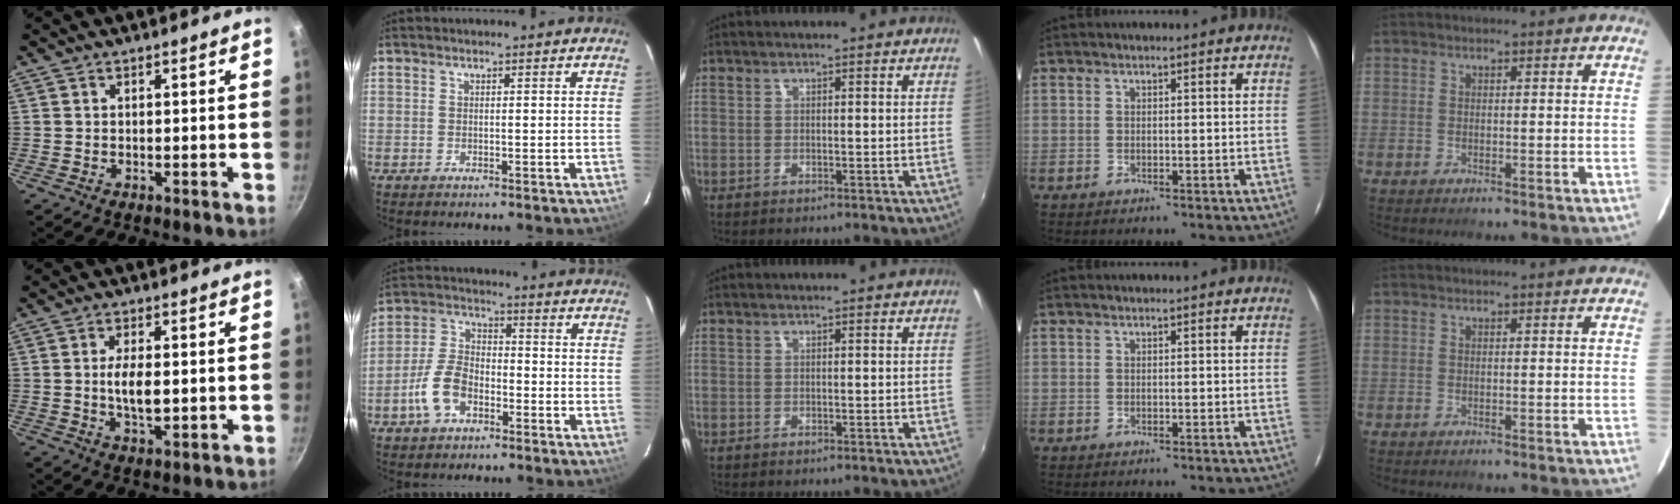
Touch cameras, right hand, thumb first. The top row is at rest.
{"thumb": {"total": 6.0, "force": [-0.2, 2.6, 5.4], "torque": [-0.096, 0.000, -0.004]}, "index": {"total": 8.9, "force": [-4.3, 5.3, 5.7], "torque": [-0.125, 0.017, -0.081]}}